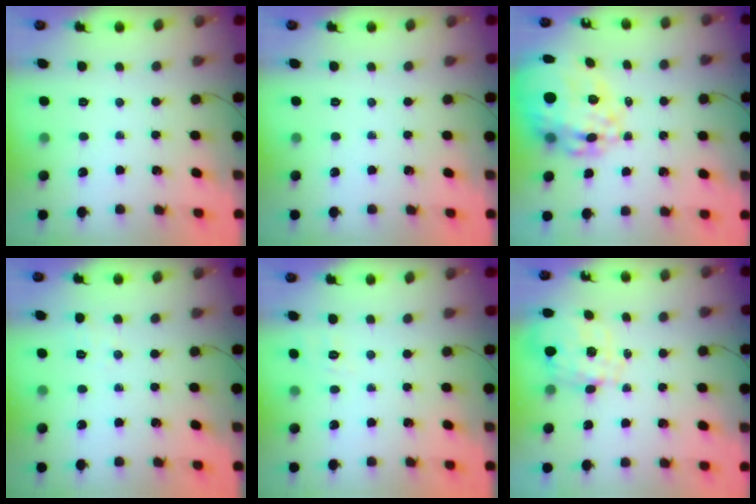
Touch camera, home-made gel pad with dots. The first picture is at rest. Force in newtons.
{"total": 0.0}
{"total": 18.2, "press": 17.0, "slide": 6.3}
{"total": 1.3, "press": 0.5, "slide": 1.3}
{"total": 2.9, "press": 2.2, "slide": 1.9}
{"total": 1.8, "press": 1.4, "slide": 1.1}